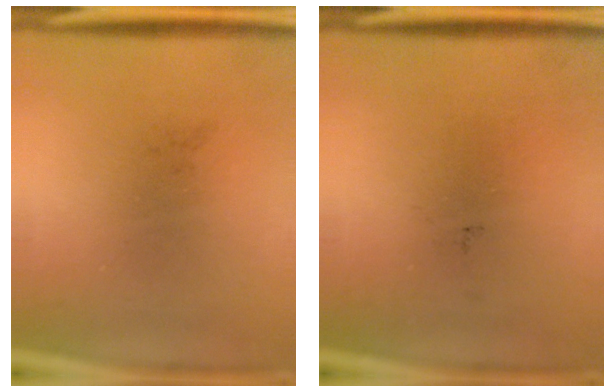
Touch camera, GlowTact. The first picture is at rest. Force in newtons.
{"total": 0.0}